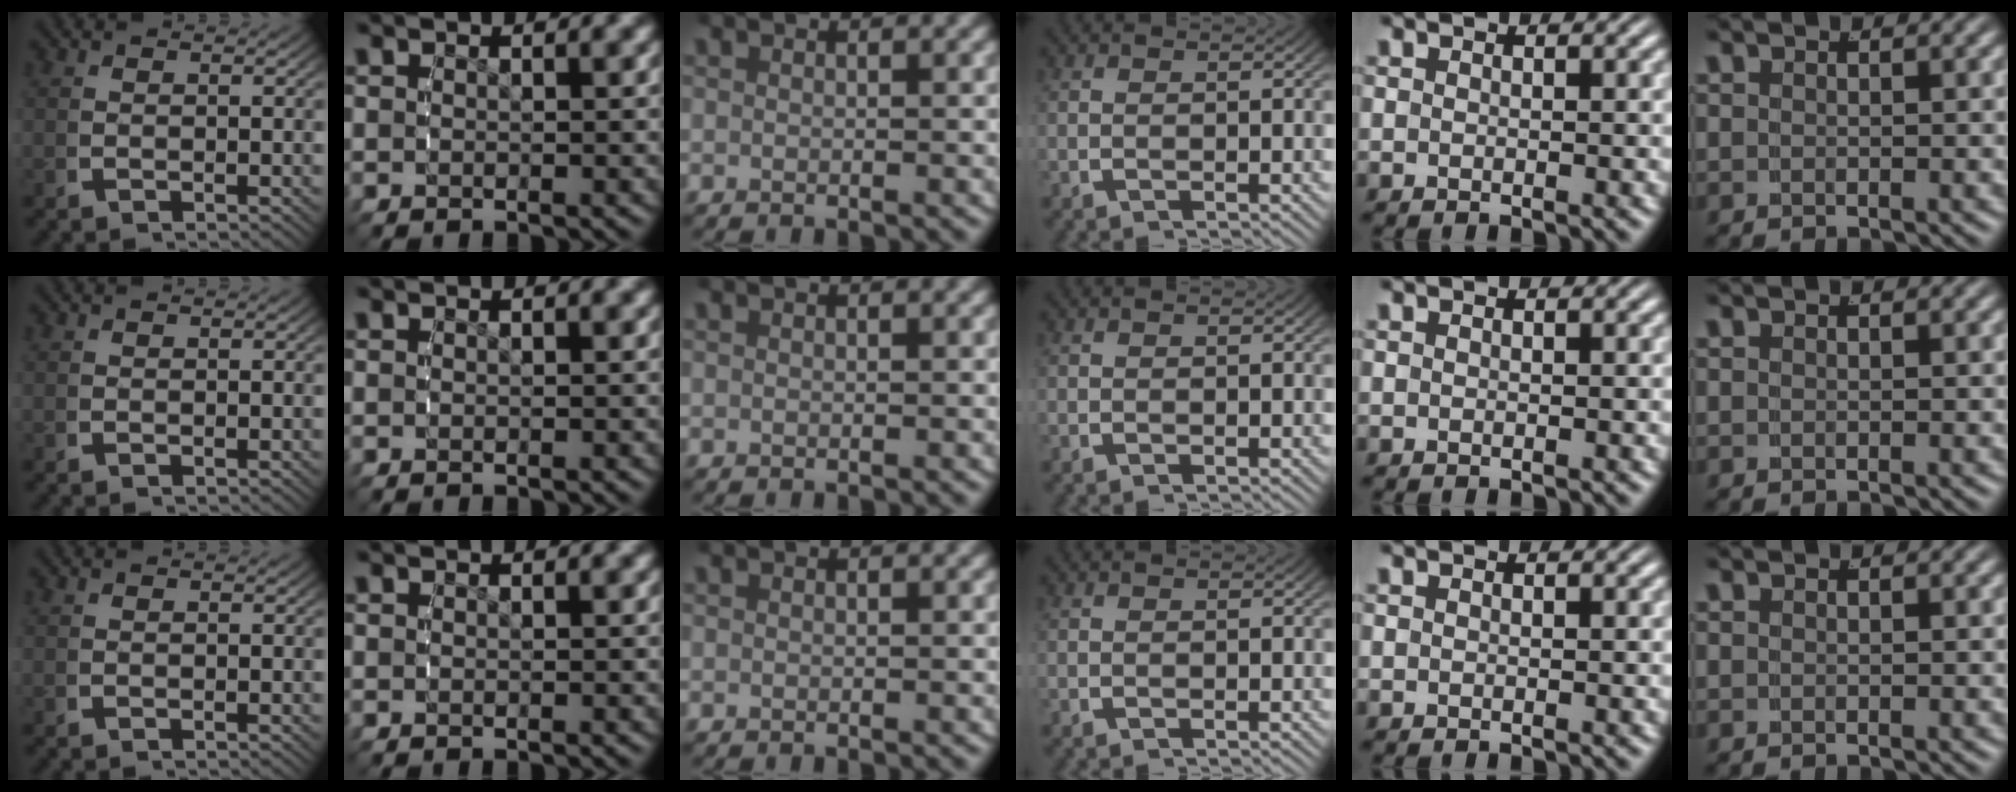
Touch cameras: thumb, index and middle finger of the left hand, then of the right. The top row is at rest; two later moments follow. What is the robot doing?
{"motion": "reach", "object": "photo album"}